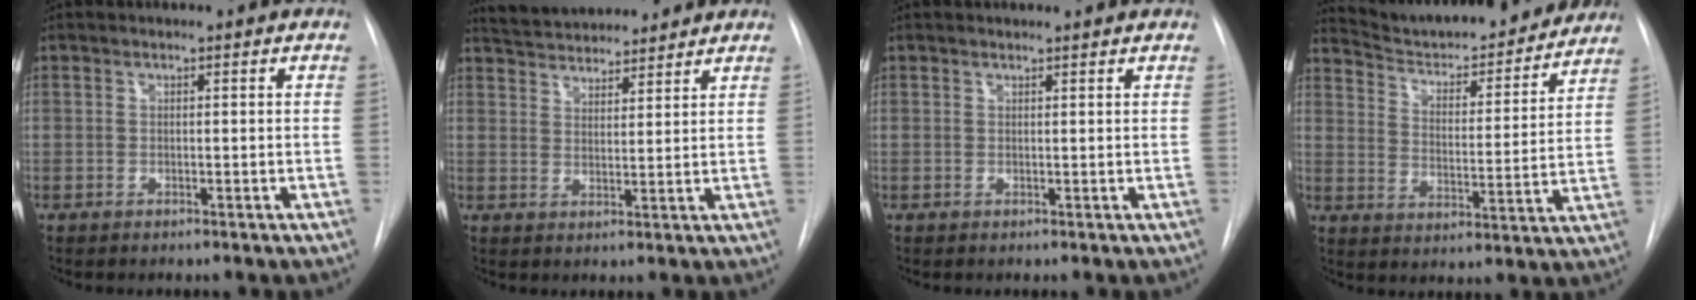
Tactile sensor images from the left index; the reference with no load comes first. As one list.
[{"total": 10.1, "force": [9.5, 2.2, 2.7], "torque": [-0.042, 0.018, 0.147]}, {"total": 1.4, "force": [1.4, 0.0, 0.2], "torque": [-0.008, 0.004, 0.014]}, {"total": 20.4, "force": [18.9, 3.5, 6.6], "torque": [-0.092, -0.026, 0.262]}]